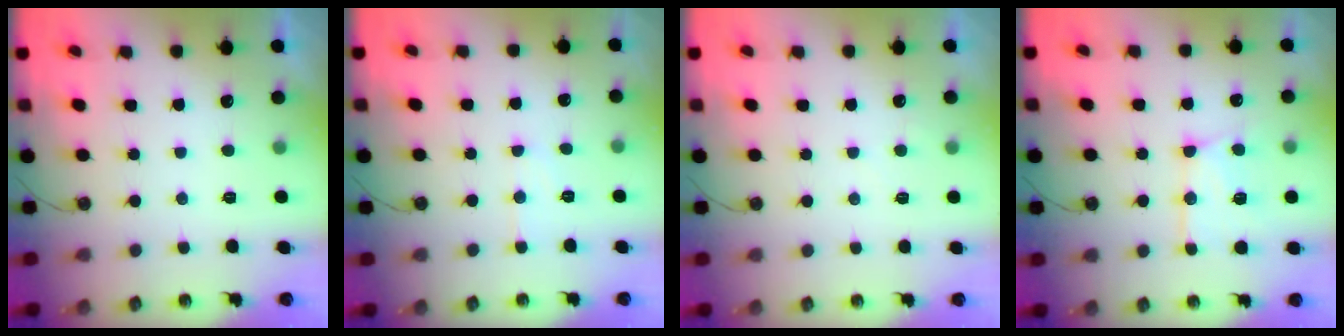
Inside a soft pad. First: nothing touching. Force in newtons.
{"total": 6.3, "press": 6.3, "slide": 0.7}
{"total": 1.9, "press": 1.9, "slide": 0.3}
{"total": 13.5, "press": 13.5, "slide": 1.3}